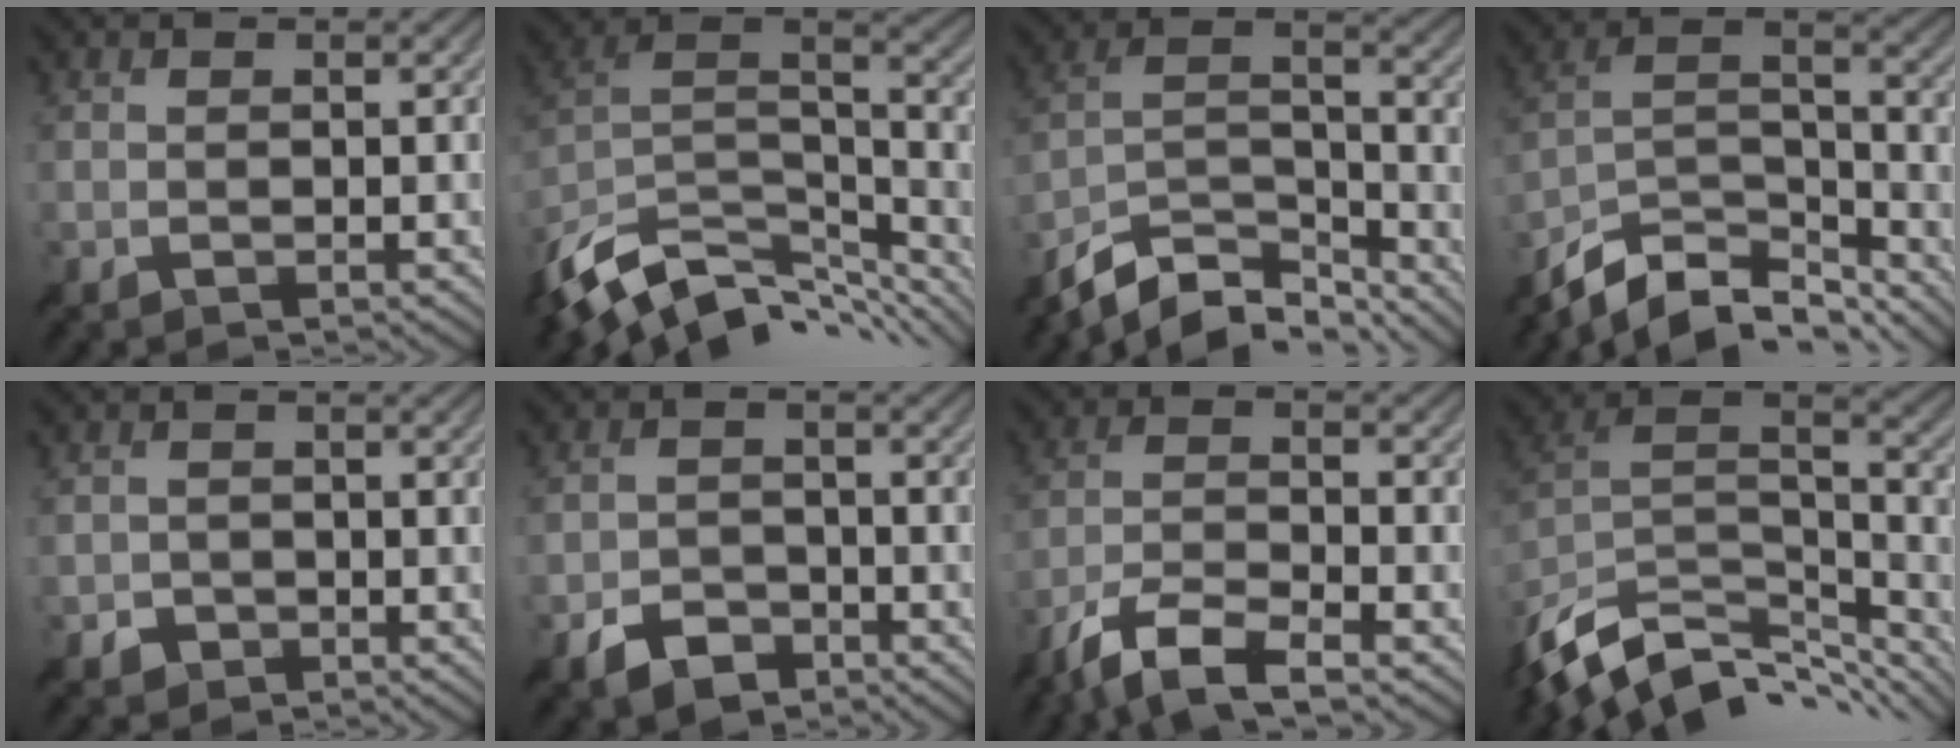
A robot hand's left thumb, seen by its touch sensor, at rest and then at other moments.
{"total": 14.4, "force": [-9.5, 6.8, 8.3], "torque": [-0.221, -0.019, -0.154]}
{"total": 10.9, "force": [-9.0, 3.5, 5.2], "torque": [-0.101, -0.001, -0.171]}
{"total": 11.9, "force": [-9.5, 4.3, 5.7], "torque": [-0.120, -0.004, -0.174]}
{"total": 1.8, "force": [-1.1, 1.4, 0.2], "torque": [0.002, -0.004, -0.023]}
{"total": 4.4, "force": [-3.1, 2.5, 1.7], "torque": [-0.032, -0.005, -0.064]}
{"total": 7.6, "force": [-5.6, 1.8, 4.8], "torque": [-0.103, -0.010, -0.116]}
{"total": 14.0, "force": [-9.6, 6.5, 7.8], "torque": [-0.210, -0.013, -0.156]}